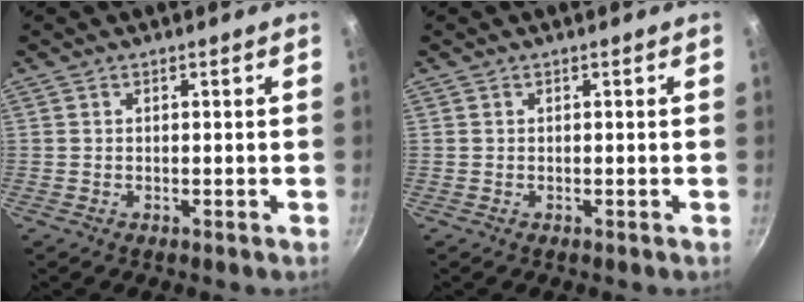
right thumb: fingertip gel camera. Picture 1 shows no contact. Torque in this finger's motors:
{"motor_torque": [0.00, 0.00, 0.09, 0.00, 0.01]}